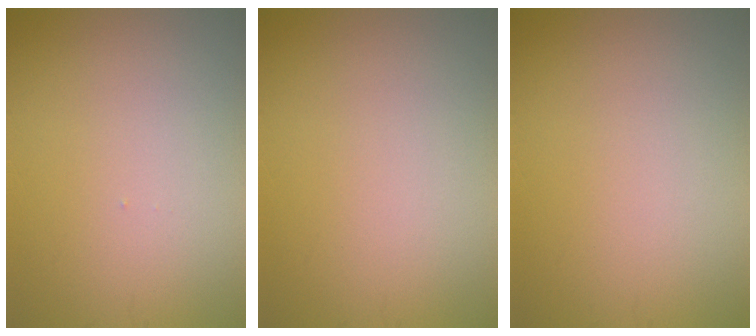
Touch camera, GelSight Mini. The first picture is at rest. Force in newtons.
{"total": 0.0}
{"total": 0.0}